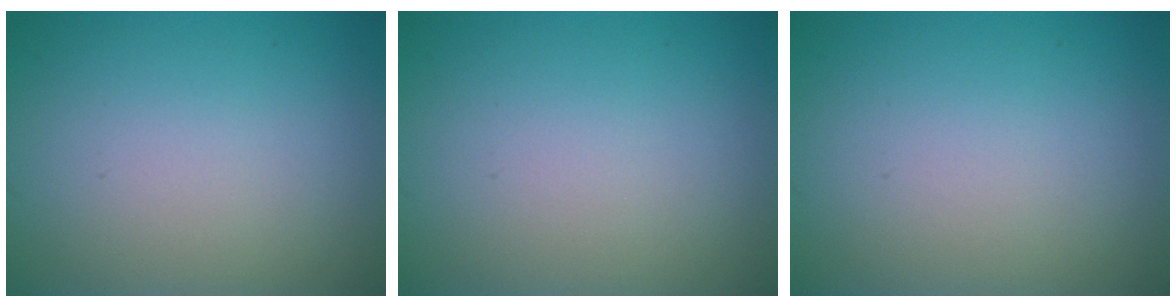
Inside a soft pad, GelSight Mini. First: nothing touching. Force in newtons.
{"total": 0.0}
{"total": 0.0}